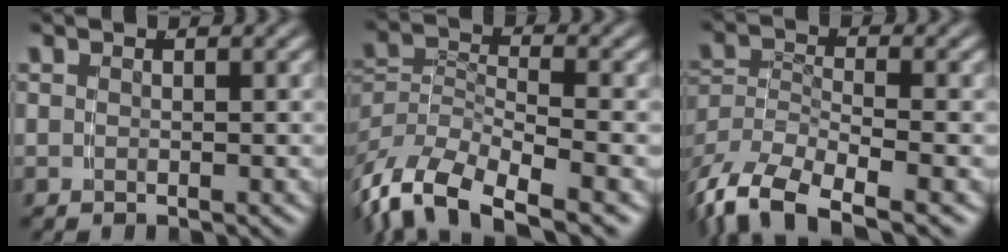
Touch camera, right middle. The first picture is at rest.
{"total": 10.0, "force": [-5.2, 6.1, 5.9], "torque": [-0.135, -0.039, -0.073]}
{"total": 9.0, "force": [-5.3, 5.4, 4.9], "torque": [-0.113, -0.036, -0.077]}